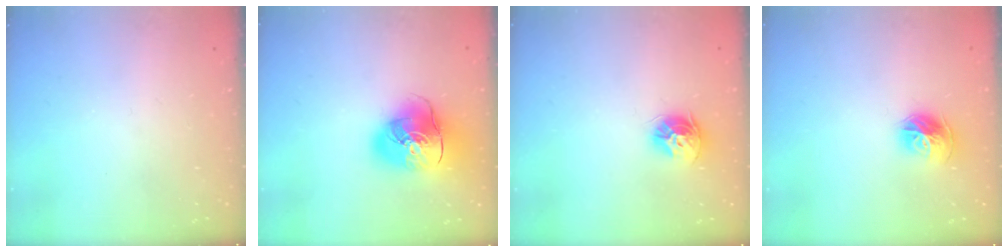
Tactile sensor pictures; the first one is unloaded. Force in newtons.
{"total": 18.6, "press": 18.3, "slide": 3.1}
{"total": 9.6, "press": 9.6, "slide": 0.9}
{"total": 10.6, "press": 10.5, "slide": 1.2}